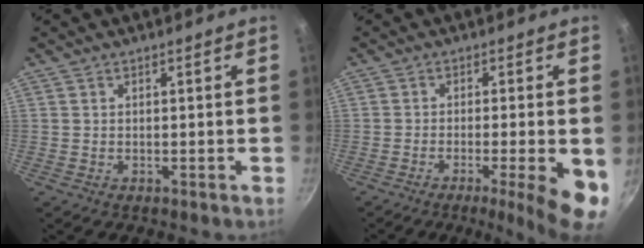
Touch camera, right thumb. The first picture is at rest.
{"total": 10.2, "force": [-3.5, 1.6, 9.4], "torque": [-0.127, 0.004, -0.049]}